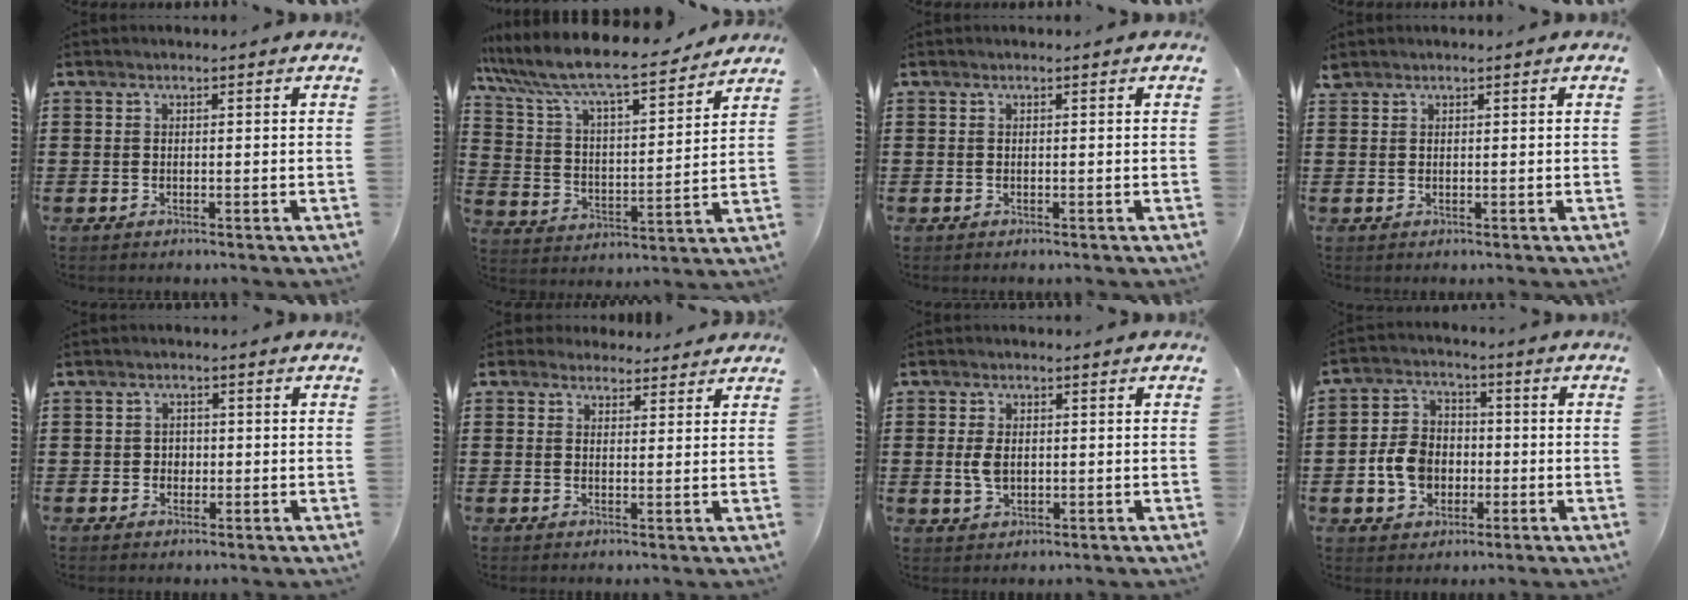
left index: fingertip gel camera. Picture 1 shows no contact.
{"total": 8.7, "force": [7.8, 0.9, 3.8], "torque": [-0.108, -0.051, 0.128]}
{"total": 0.0}
{"total": 0.9, "force": [0.8, 0.3, 0.2], "torque": [-0.007, 0.001, 0.017]}
{"total": 1.6, "force": [-0.1, 1.5, 0.5], "torque": [-0.016, 0.005, -0.005]}
{"total": 2.9, "force": [2.6, 1.4, 0.2], "torque": [-0.006, -0.001, 0.049]}
{"total": 3.4, "force": [0.2, 2.0, 2.7], "torque": [-0.071, 0.000, -0.001]}
{"total": 7.0, "force": [-1.5, 5.8, 3.6], "torque": [-0.094, 0.009, -0.030]}